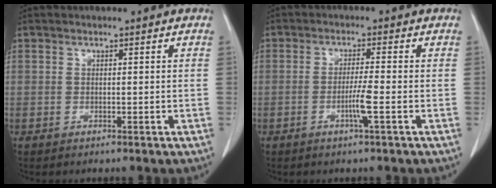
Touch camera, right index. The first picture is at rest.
{"total": 3.5, "force": [-1.3, -0.5, 3.2], "torque": [-0.061, -0.005, -0.026]}